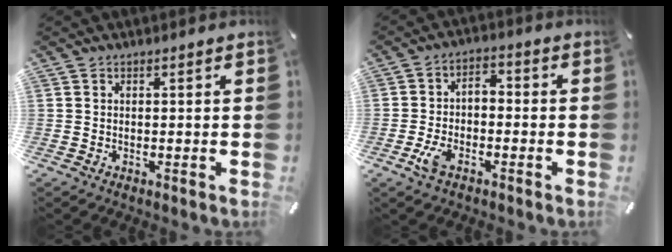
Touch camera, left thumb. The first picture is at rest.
{"total": 6.5, "force": [-3.1, 3.6, 4.5], "torque": [-0.098, 0.014, -0.061]}